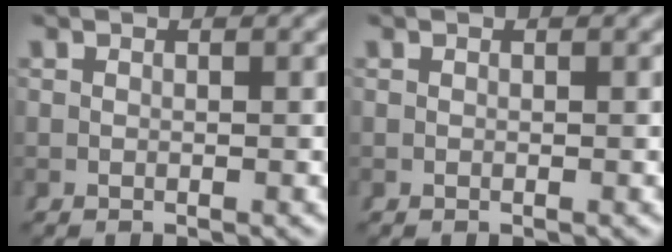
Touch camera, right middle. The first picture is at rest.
{"total": 0.0}